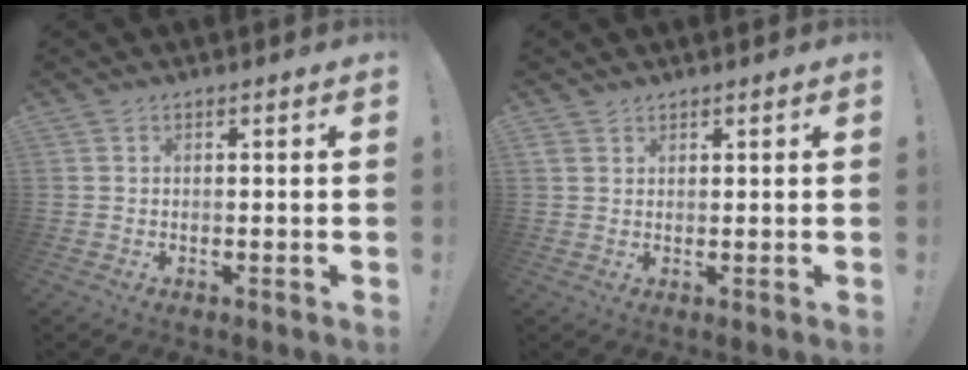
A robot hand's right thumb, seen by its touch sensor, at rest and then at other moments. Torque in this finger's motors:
{"motor_torque": [-0.02, -0.21, -0.10, -0.06, 0.05]}